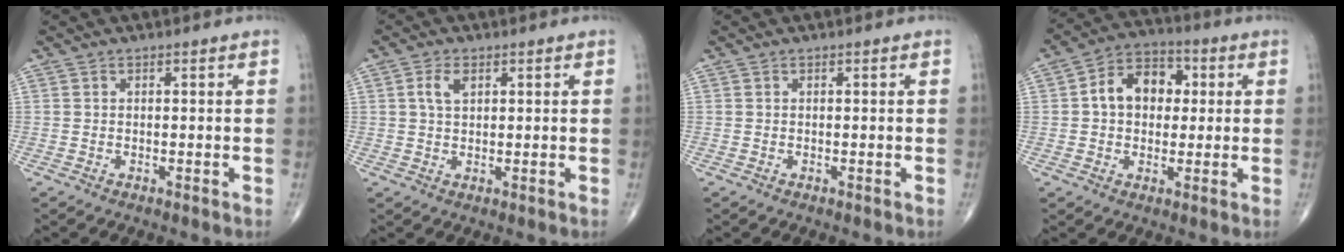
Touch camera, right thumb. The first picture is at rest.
{"total": 3.3, "force": [1.2, 1.9, 2.5], "torque": [-0.047, 0.002, 0.023]}
{"total": 0.0}
{"total": 10.5, "force": [1.4, 7.7, 7.1], "torque": [-0.087, 0.022, 0.014]}